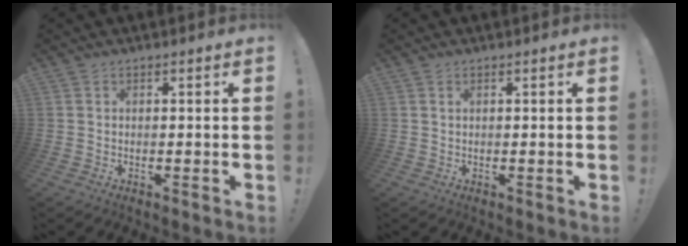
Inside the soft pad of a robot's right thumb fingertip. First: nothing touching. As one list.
[{"total": 0.6, "force": [0.3, 0.2, 0.4], "torque": [-0.011, 0.002, 0.008]}]